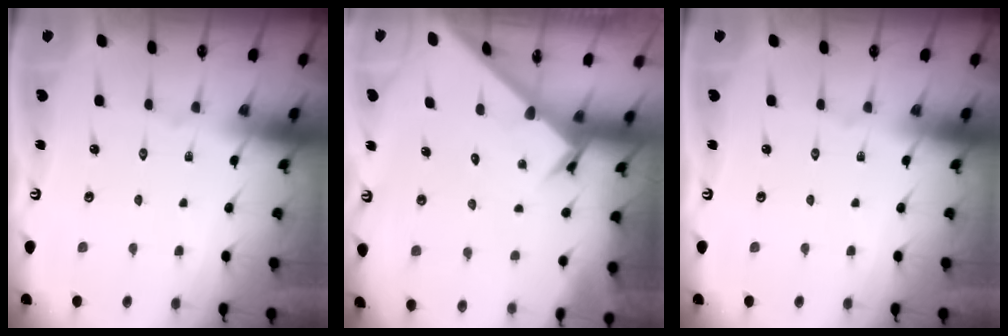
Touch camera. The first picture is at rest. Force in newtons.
{"total": 2.7, "press": 2.7, "slide": 0.2}
{"total": 0.0}